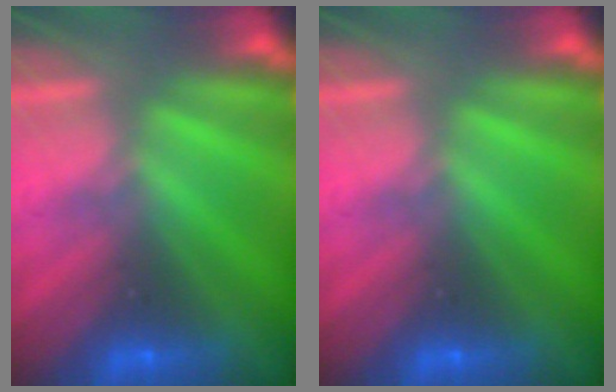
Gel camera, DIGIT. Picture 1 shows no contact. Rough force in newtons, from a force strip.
{"total": 0.0}